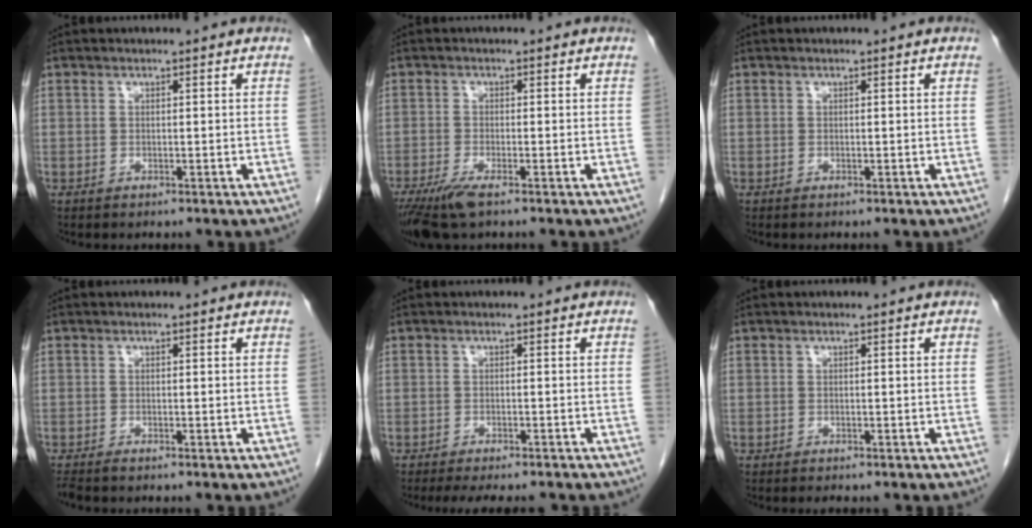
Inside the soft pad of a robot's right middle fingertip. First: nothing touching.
{"total": 5.0, "force": [-3.4, 0.8, 3.6], "torque": [-0.072, -0.015, -0.061]}
{"total": 0.0}
{"total": 1.2, "force": [-1.1, 0.1, 0.6], "torque": [-0.015, -0.005, -0.020]}
{"total": 7.8, "force": [-6.6, 2.1, 3.4], "torque": [-0.042, -0.010, -0.089]}
{"total": 0.9, "force": [-0.8, 0.3, 0.3], "torque": [-0.008, -0.002, -0.010]}